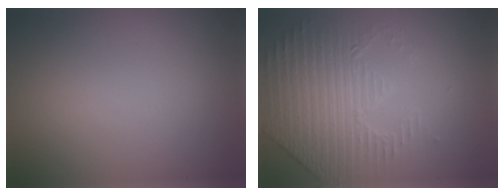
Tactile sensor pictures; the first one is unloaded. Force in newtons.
{"total": 4.4, "press": 3.6, "slide": 2.6}